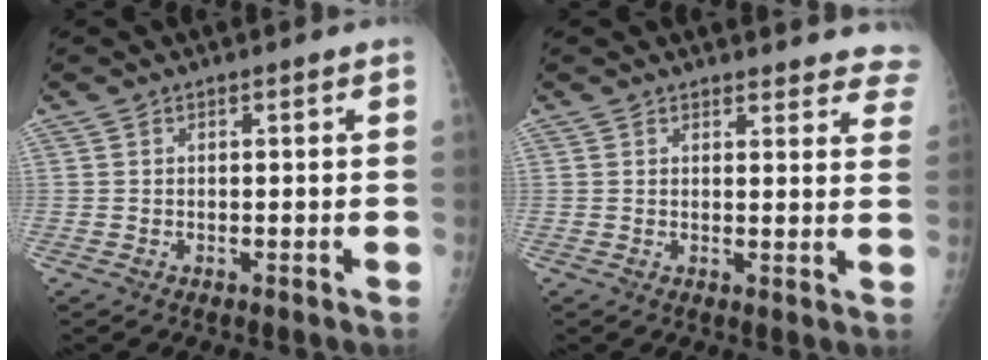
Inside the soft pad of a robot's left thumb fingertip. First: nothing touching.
{"total": 10.5, "force": [10.0, 2.7, 1.9], "torque": [0.027, -0.056, 0.083]}